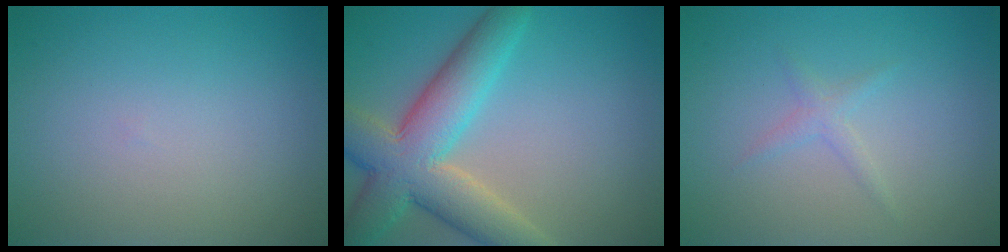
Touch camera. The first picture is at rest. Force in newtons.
{"total": 8.6, "press": 8.6, "slide": 0.5}
{"total": 1.1, "press": 1.1, "slide": 0.0}